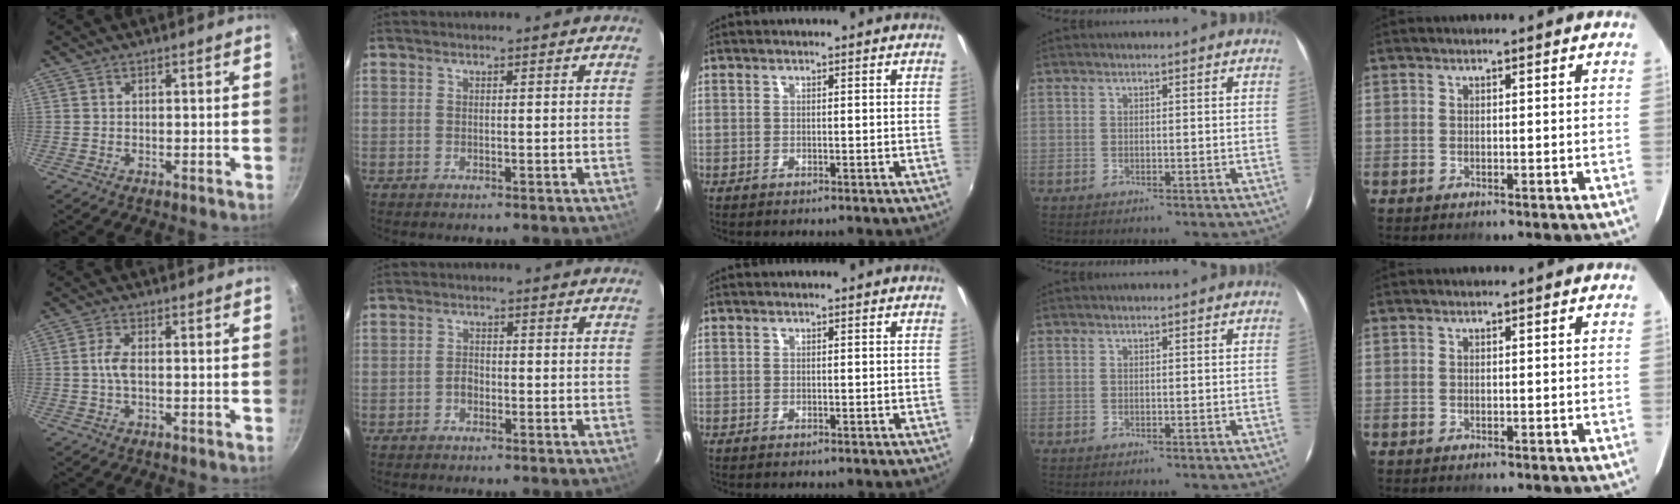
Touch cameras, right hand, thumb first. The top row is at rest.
{"thumb": {"total": 3.3, "force": [-0.3, 1.3, 3.0], "torque": [-0.072, 0.007, -0.010]}, "index": {"total": 1.8, "force": [-1.0, 1.4, 0.7], "torque": [-0.015, 0.004, -0.017]}}